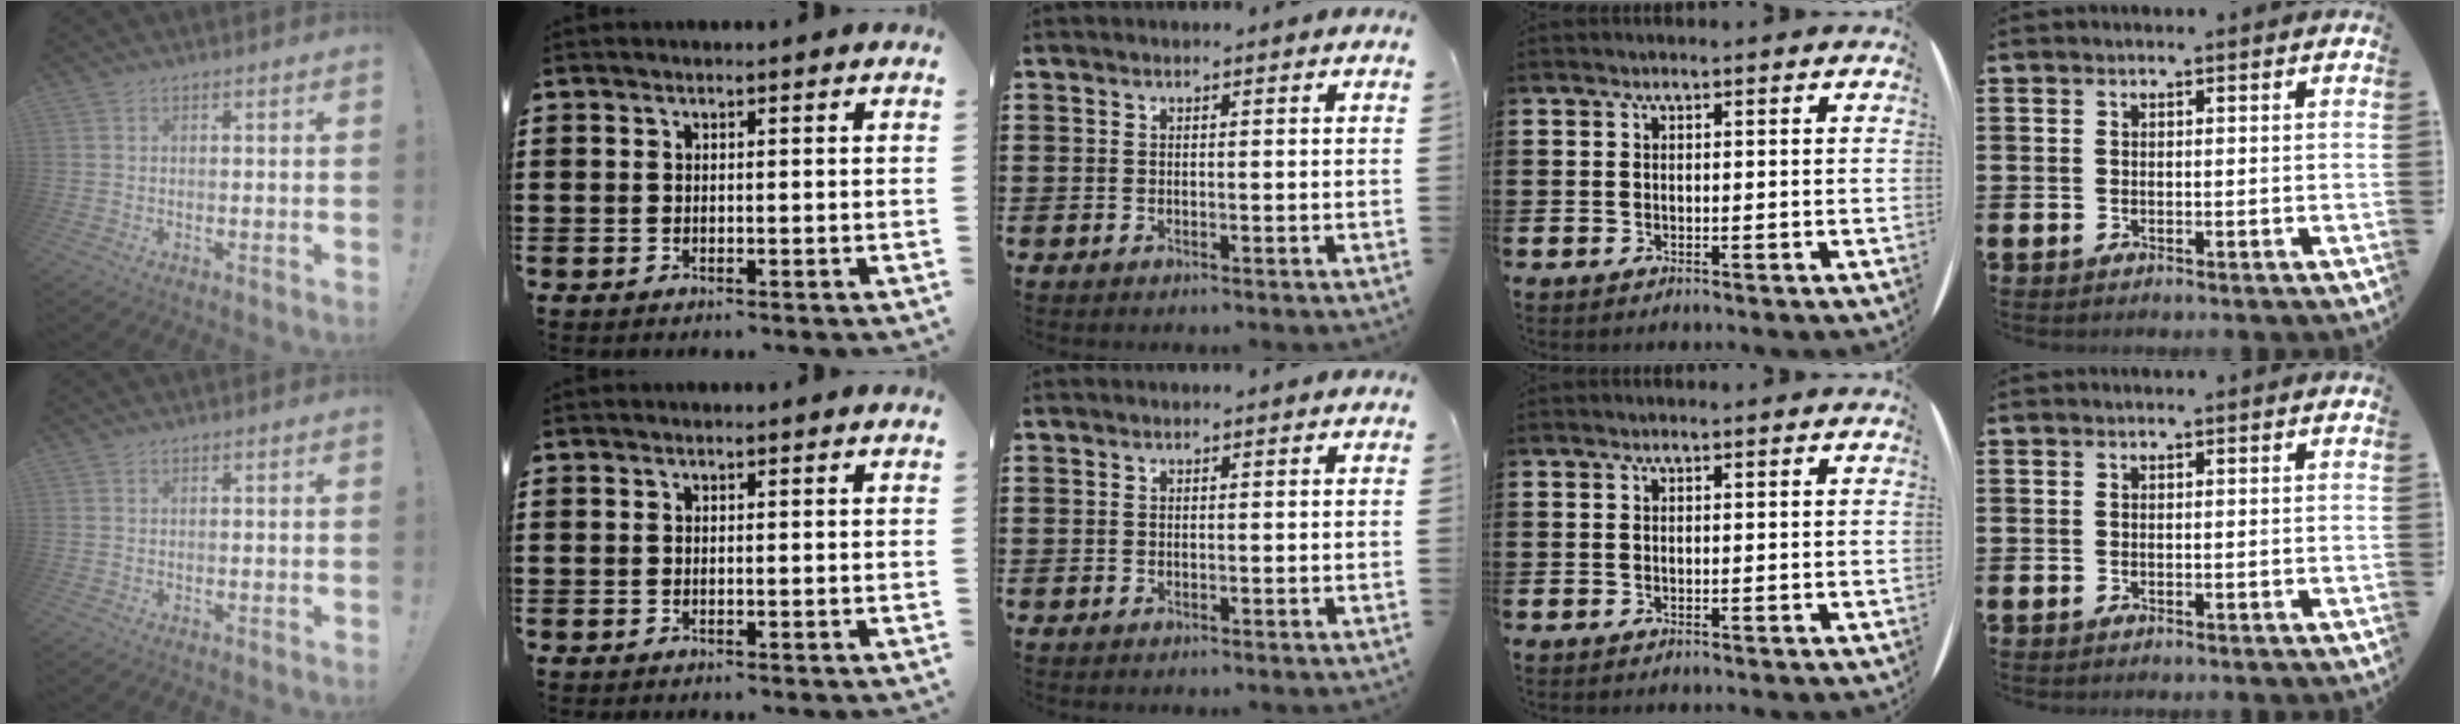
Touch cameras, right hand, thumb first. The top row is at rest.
{}